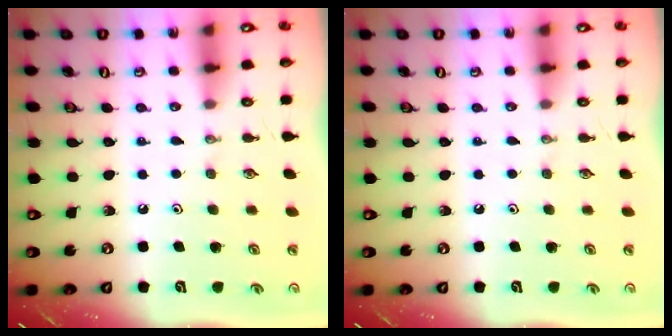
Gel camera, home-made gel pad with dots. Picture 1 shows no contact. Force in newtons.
{"total": 0.0}